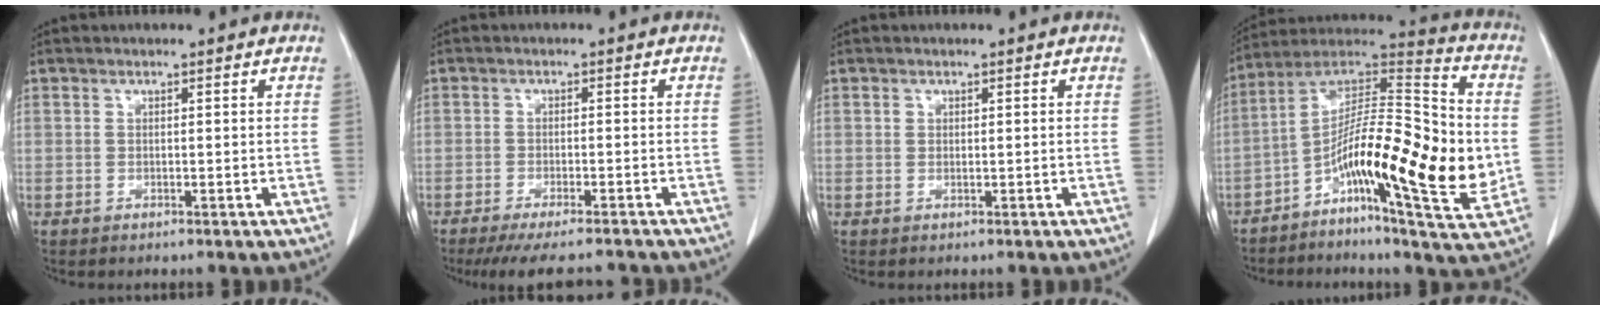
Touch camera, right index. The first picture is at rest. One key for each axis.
{"total": 10.9, "fx": -9.9, "fy": 0.9, "fz": 4.3, "tx": -0.058, "ty": -0.017, "tz": -0.135}
{"total": 0.5, "fx": 0.2, "fy": 0.4, "fz": 0.2, "tx": -0.002, "ty": 0.000, "tz": 0.002}
{"total": 21.3, "fx": -4.0, "fy": 3.7, "fz": 20.5, "tx": -0.329, "ty": 0.016, "tz": -0.070}